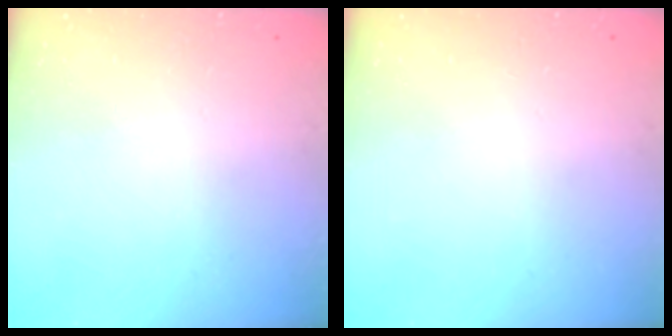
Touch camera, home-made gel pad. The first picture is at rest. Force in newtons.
{"total": 0.0}